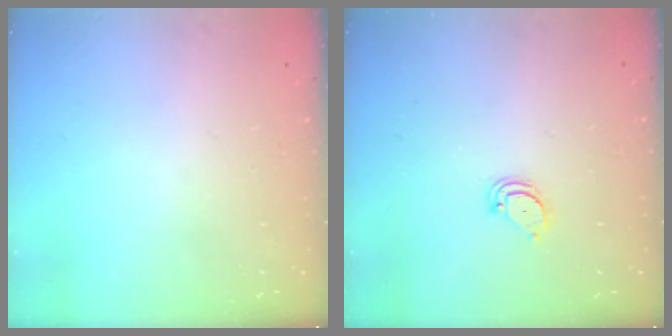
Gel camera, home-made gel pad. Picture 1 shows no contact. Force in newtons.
{"total": 2.6, "press": 2.6, "slide": 0.2}